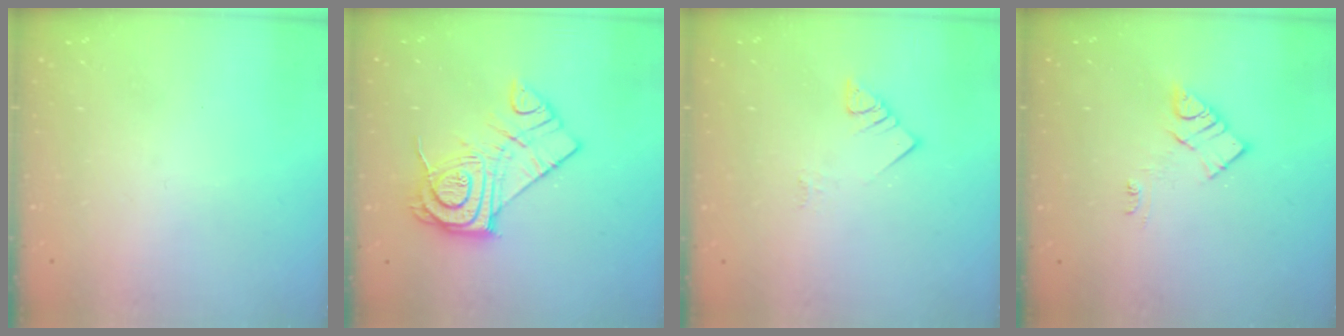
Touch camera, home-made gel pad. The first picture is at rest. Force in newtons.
{"total": 14.3, "press": 14.3, "slide": 0.7}
{"total": 3.6, "press": 3.6, "slide": 0.6}
{"total": 8.7, "press": 8.7, "slide": 0.3}